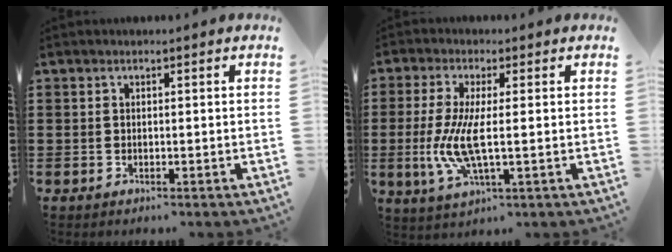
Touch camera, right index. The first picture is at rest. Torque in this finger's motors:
{"motor_torque": [2.14, 0.00, 0.87, 0.21]}